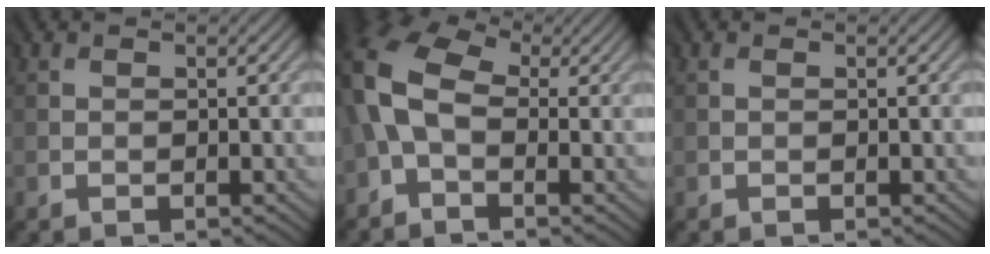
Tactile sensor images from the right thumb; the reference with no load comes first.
{"total": 9.5, "force": [-0.4, 5.8, 7.4], "torque": [-0.192, 0.007, -0.027]}
{"total": 0.0}